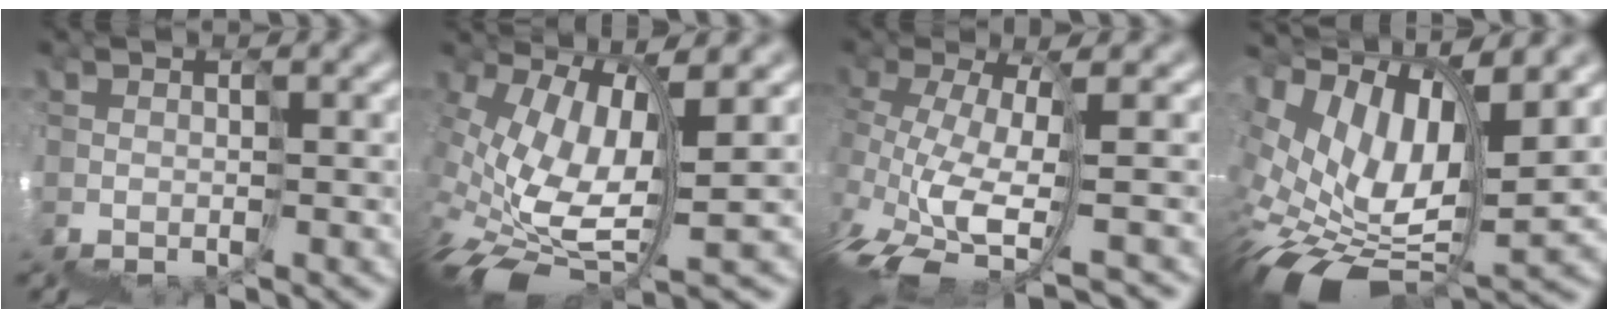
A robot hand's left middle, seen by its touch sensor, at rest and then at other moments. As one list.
[{"total": 6.1, "force": [-0.2, 2.1, 5.7], "torque": [-0.141, 0.002, 0.009]}, {"total": 4.4, "force": [-1.8, 0.6, 3.9], "torque": [-0.080, 0.005, -0.024]}, {"total": 7.2, "force": [2.0, 3.7, 5.8], "torque": [-0.123, 0.013, 0.044]}]